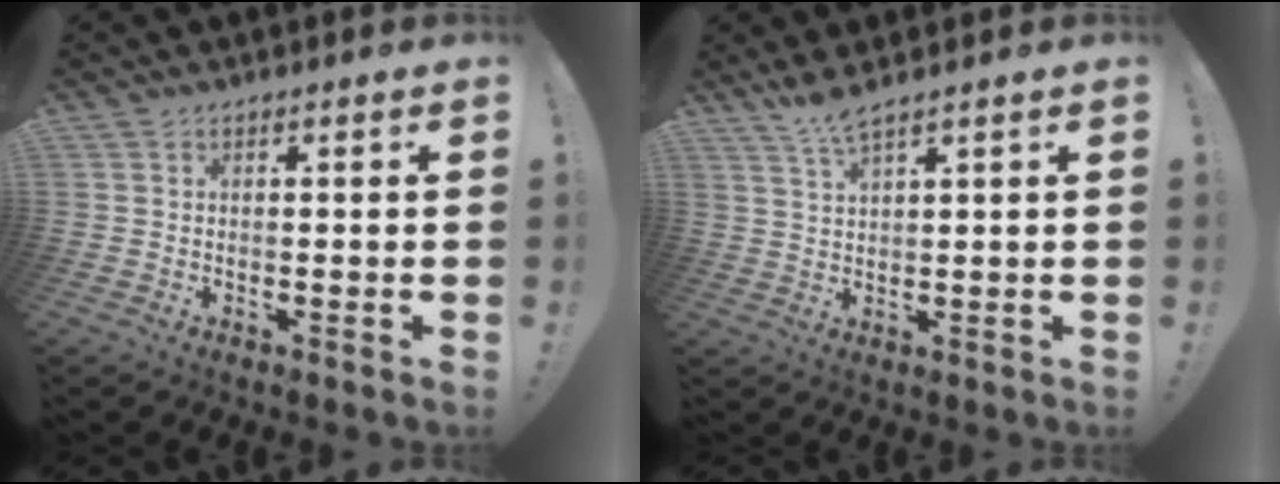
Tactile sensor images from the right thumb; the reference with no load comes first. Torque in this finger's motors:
{"motor_torque": [0.00, 0.00, 0.00, 0.00, 0.00]}